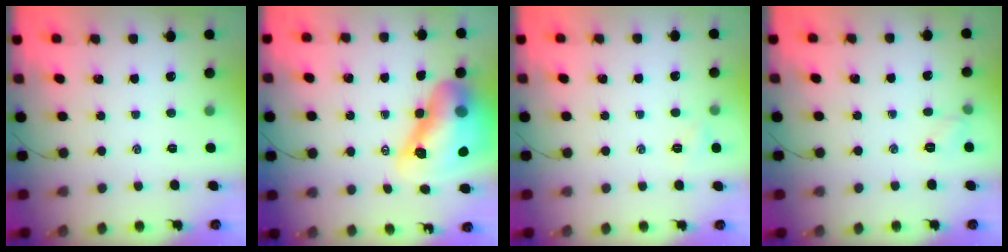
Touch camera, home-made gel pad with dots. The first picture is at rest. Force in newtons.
{"total": 18.1, "press": 17.4, "slide": 5.1}
{"total": 3.1, "press": 3.0, "slide": 0.9}
{"total": 5.0, "press": 4.8, "slide": 1.3}